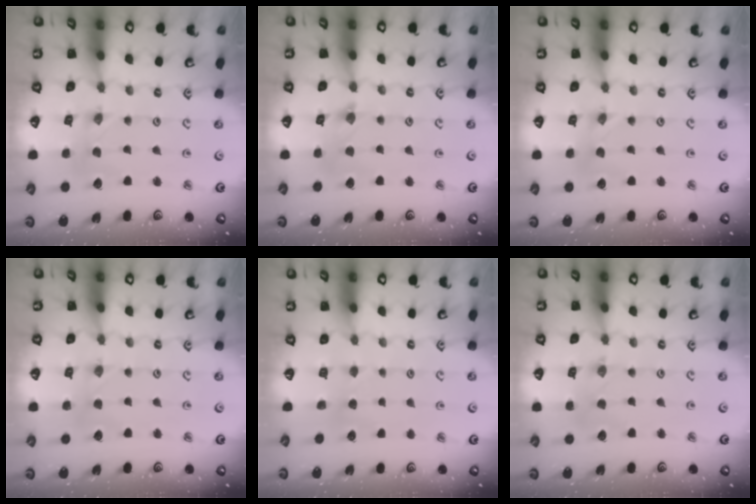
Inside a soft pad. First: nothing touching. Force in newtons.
{"total": 1.7, "press": 1.7, "slide": 0.3}
{"total": 0.0}
{"total": 2.9, "press": 2.8, "slide": 0.6}
{"total": 2.9, "press": 2.9, "slide": 0.3}
{"total": 2.8, "press": 2.7, "slide": 0.4}